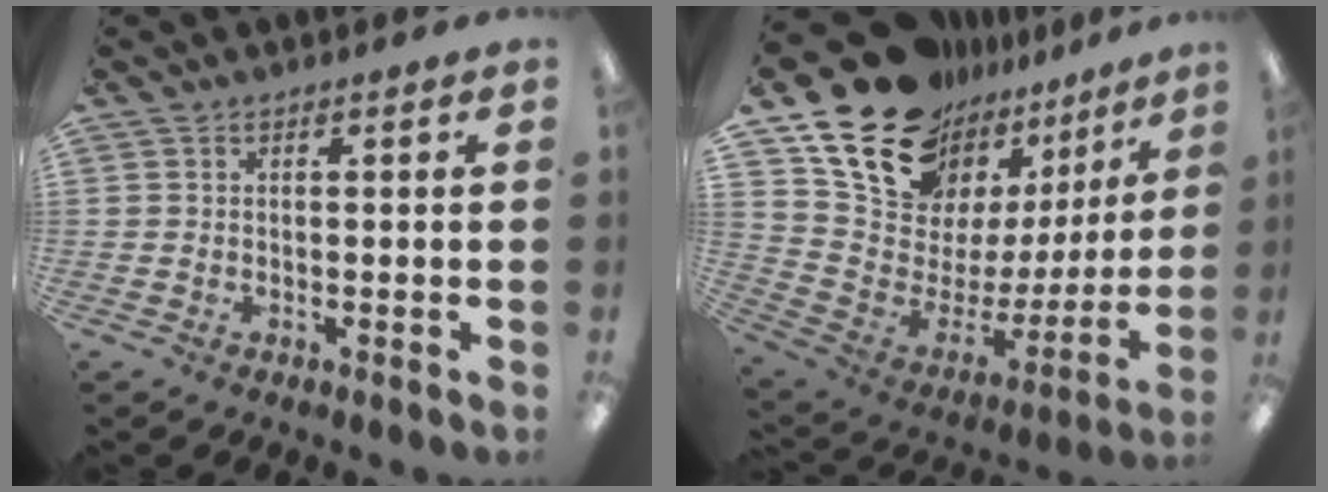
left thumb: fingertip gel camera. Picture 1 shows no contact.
{"total": 21.1, "force": [16.0, 11.6, 7.2], "torque": [-0.127, -0.124, 0.304]}